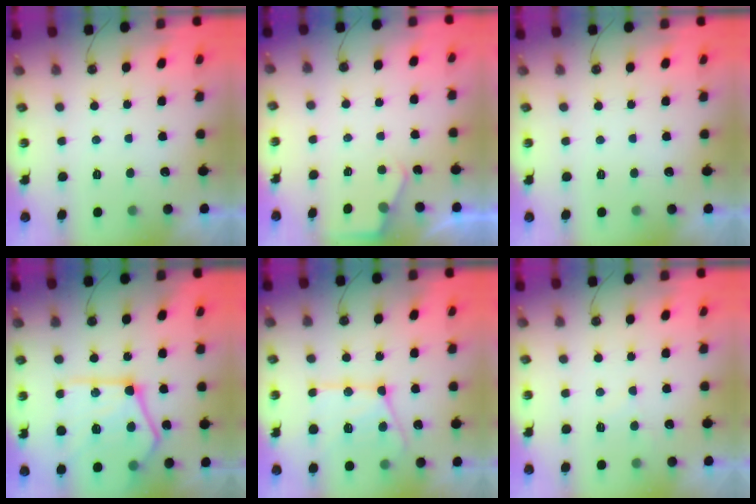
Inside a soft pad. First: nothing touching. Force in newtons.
{"total": 2.6, "press": 2.6, "slide": 0.4}
{"total": 0.0}
{"total": 26.6, "press": 26.4, "slide": 3.2}
{"total": 18.1, "press": 18.0, "slide": 1.7}
{"total": 4.8, "press": 4.8, "slide": 0.5}